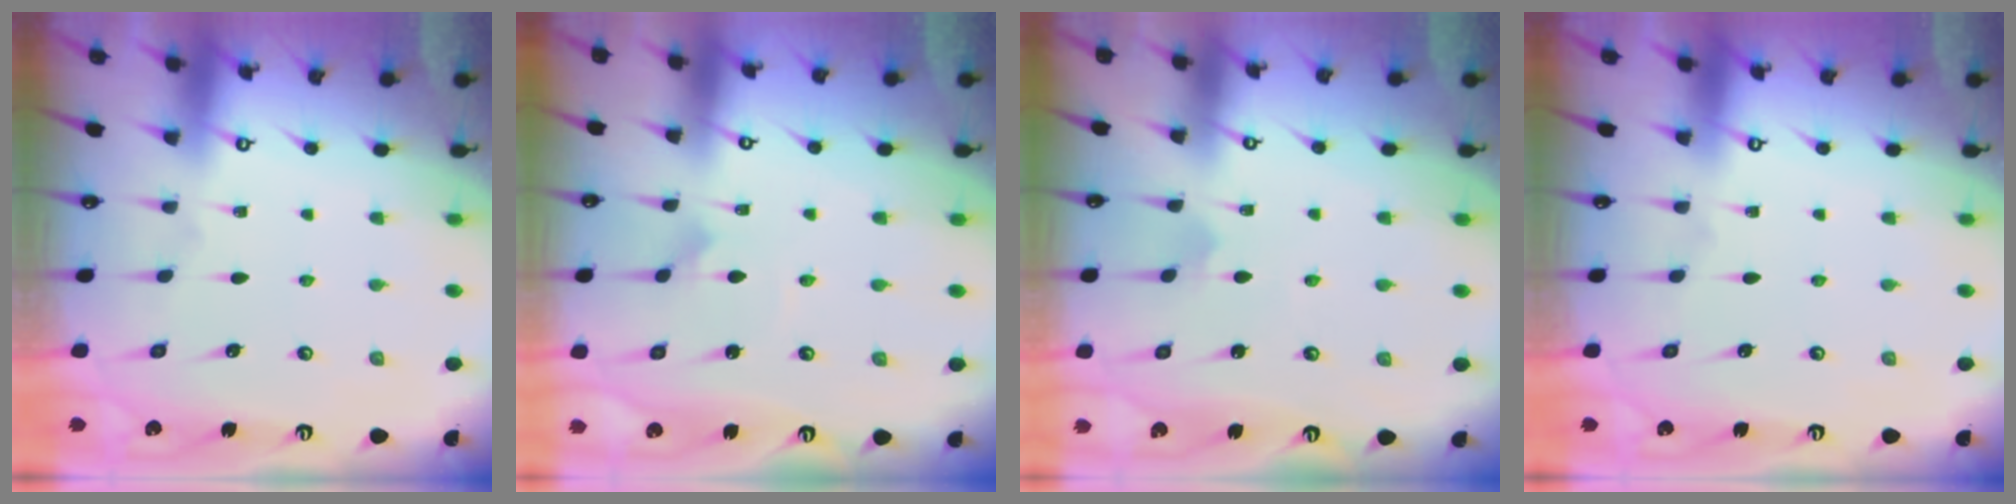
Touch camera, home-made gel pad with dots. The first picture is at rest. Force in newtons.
{"total": 1.9, "press": 1.9, "slide": 0.1}
{"total": 3.4, "press": 3.4, "slide": 0.2}
{"total": 0.0}